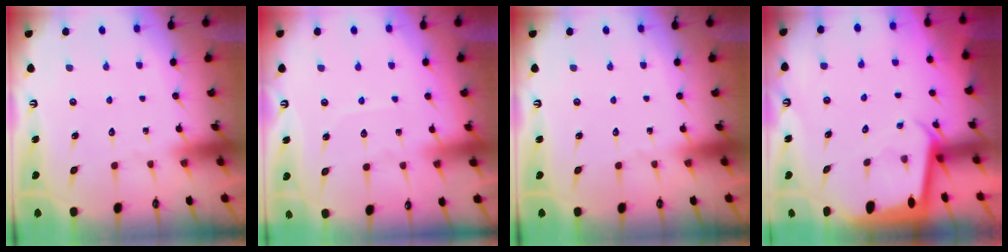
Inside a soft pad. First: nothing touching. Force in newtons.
{"total": 4.0, "press": 4.0, "slide": 0.3}
{"total": 0.0}
{"total": 2.0, "press": 2.0, "slide": 0.1}